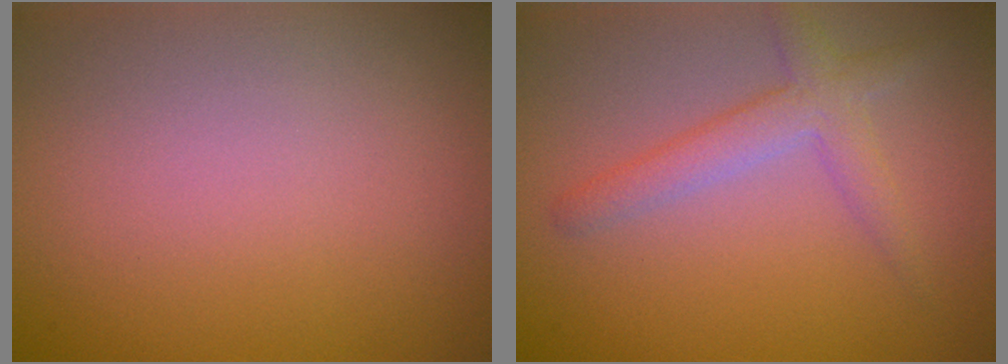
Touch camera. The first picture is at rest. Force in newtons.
{"total": 3.0, "press": 3.0, "slide": 0.1}